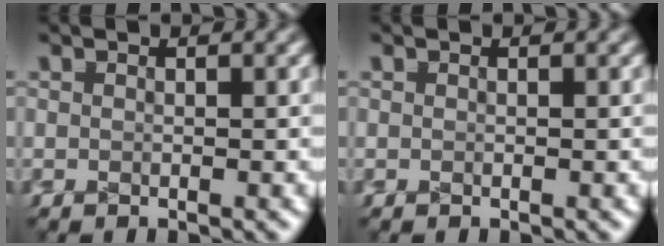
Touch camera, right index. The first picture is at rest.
{"total": 0.0}